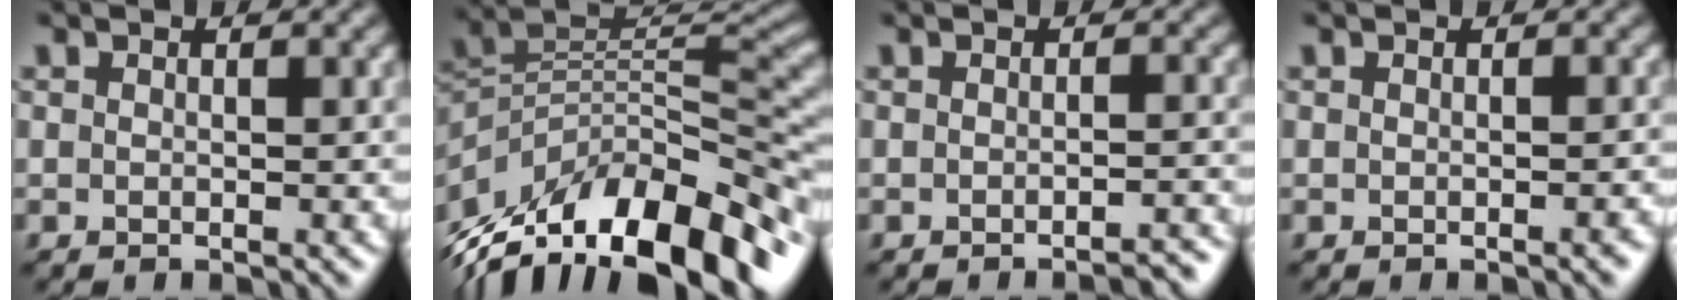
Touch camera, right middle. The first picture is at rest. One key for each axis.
{"total": 13.1, "fx": -7.3, "fy": 6.3, "fz": 8.8, "tx": -0.164, "ty": 0.022, "tz": -0.127}
{"total": 2.8, "fx": -2.4, "fy": 0.4, "fz": 1.4, "tx": -0.014, "ty": 0.012, "tz": -0.030}
{"total": 1.5, "fx": -0.9, "fy": 0.4, "fz": 1.1, "tx": -0.008, "ty": 0.002, "tz": -0.009}